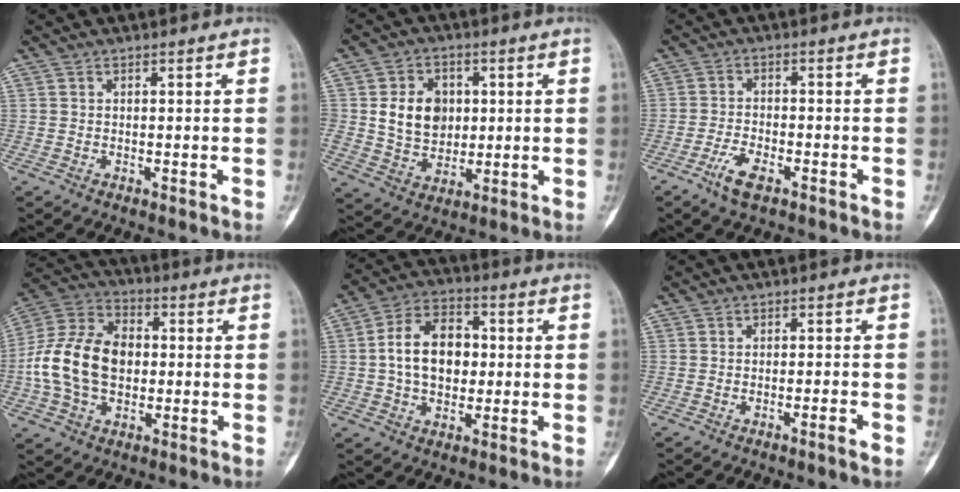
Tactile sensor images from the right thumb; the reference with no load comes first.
{"total": 10.7, "force": [1.7, 8.5, 6.4], "torque": [-0.070, -0.008, 0.036]}
{"total": 5.8, "force": [-3.4, 2.2, 4.2], "torque": [-0.088, 0.012, -0.062]}
{"total": 16.8, "force": [-1.0, 11.6, 12.1], "torque": [-0.221, 0.030, -0.019]}
{"total": 12.1, "force": [0.2, 8.3, 8.7], "torque": [-0.130, 0.021, -0.003]}
{"total": 2.0, "force": [-1.1, 0.0, 1.6], "torque": [-0.032, 0.004, -0.021]}